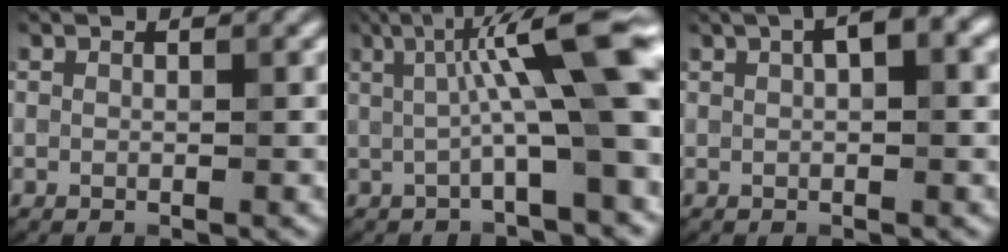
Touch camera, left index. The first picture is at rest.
{"total": 9.9, "force": [1.3, 1.7, 9.7], "torque": [-0.132, 0.014, 0.020]}
{"total": 3.7, "force": [1.3, 1.0, 3.3], "torque": [-0.049, 0.013, 0.019]}